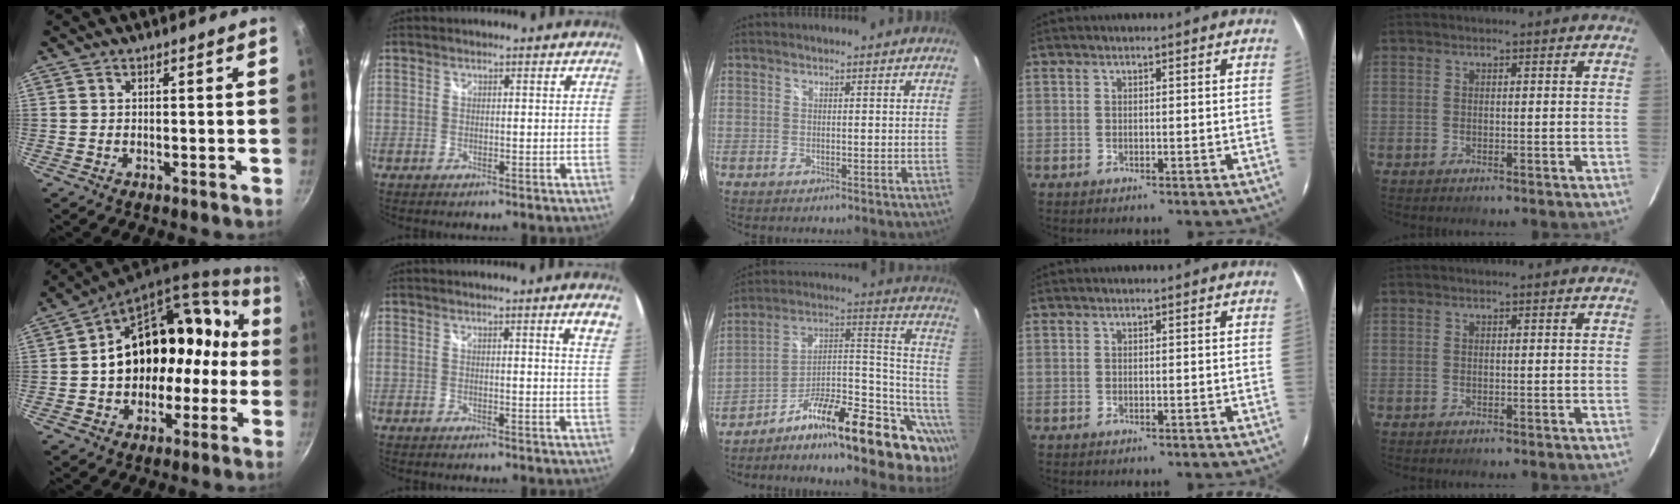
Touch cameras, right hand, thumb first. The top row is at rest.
{"thumb": {"total": 21.4, "force": [-1.3, 16.4, 13.7], "torque": [-0.157, 0.088, -0.010]}, "index": {"total": 3.7, "force": [2.3, -0.8, 2.7], "torque": [-0.032, -0.003, 0.025]}, "middle": {"total": 24.2, "force": [-15.9, 6.2, 17.1], "torque": [-0.182, 0.040, -0.254]}}